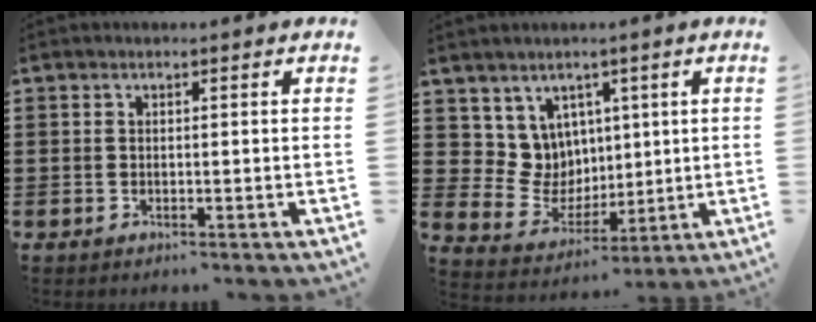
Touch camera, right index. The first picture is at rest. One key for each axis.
{"total": 7.3, "fx": 3.1, "fy": 6.5, "fz": 0.9, "tx": -0.065, "ty": -0.016, "tz": 0.063}